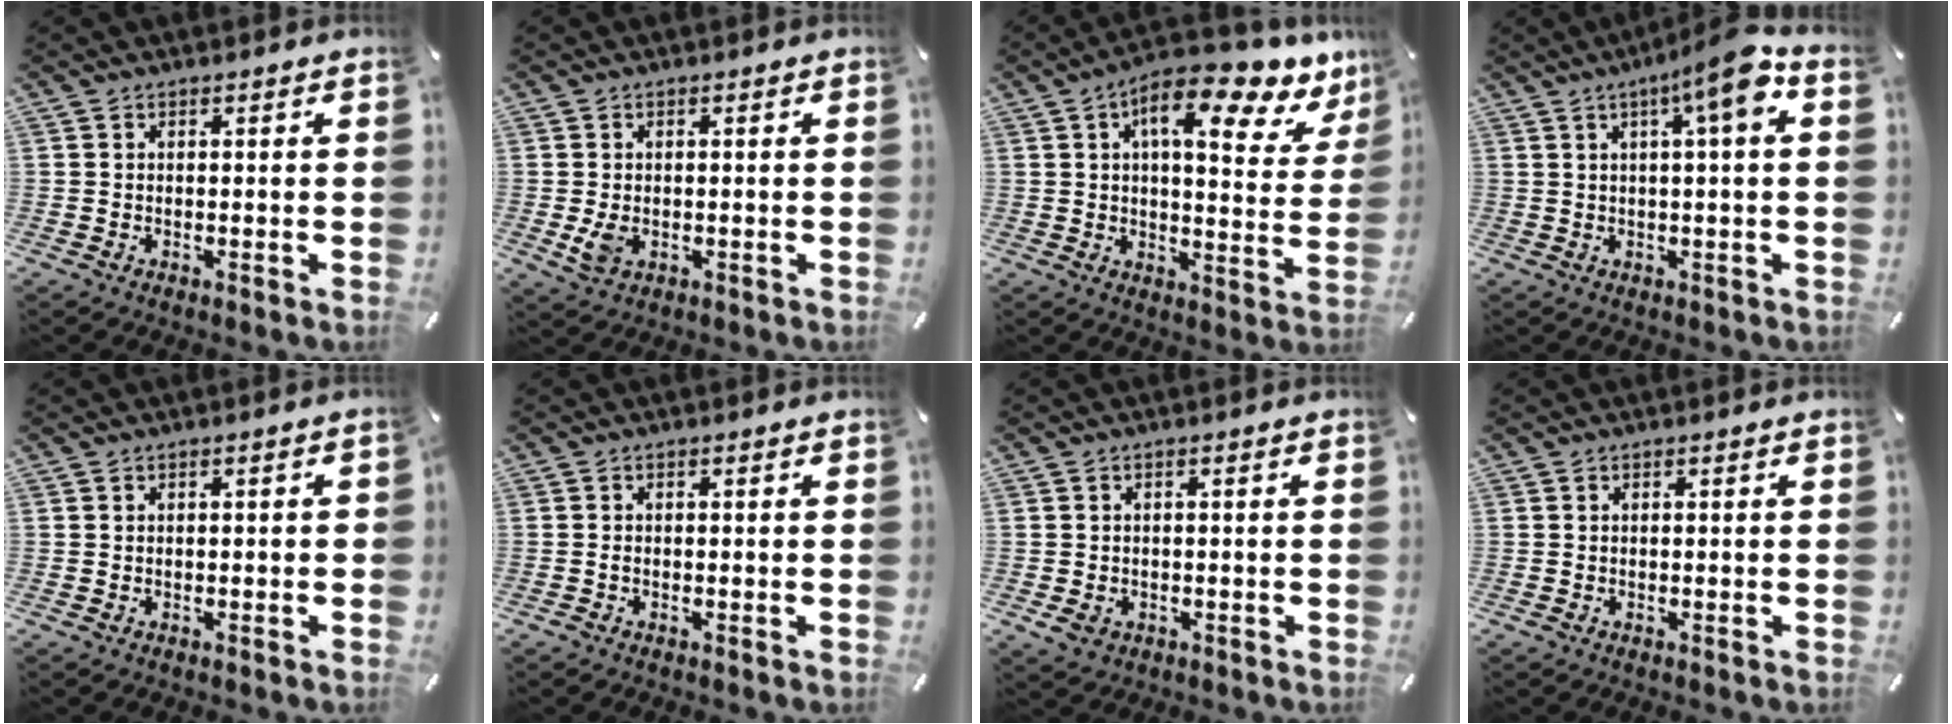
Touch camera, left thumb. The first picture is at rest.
{"total": 3.5, "force": [-0.6, 2.5, 2.3], "torque": [-0.052, -0.007, -0.014]}
{"total": 15.1, "force": [8.5, 5.4, 11.3], "torque": [-0.166, -0.050, 0.133]}
{"total": 9.6, "force": [3.8, 0.8, 8.8], "torque": [-0.139, -0.015, 0.054]}
{"total": 0.6, "force": [-0.3, 0.4, 0.4], "torque": [-0.007, 0.002, -0.006]}
{"total": 0.7, "force": [-0.5, 0.4, 0.3], "torque": [-0.007, -0.002, -0.010]}
{"total": 2.4, "force": [-1.0, 2.0, 0.9], "torque": [-0.022, 0.001, -0.020]}
{"total": 0.0}